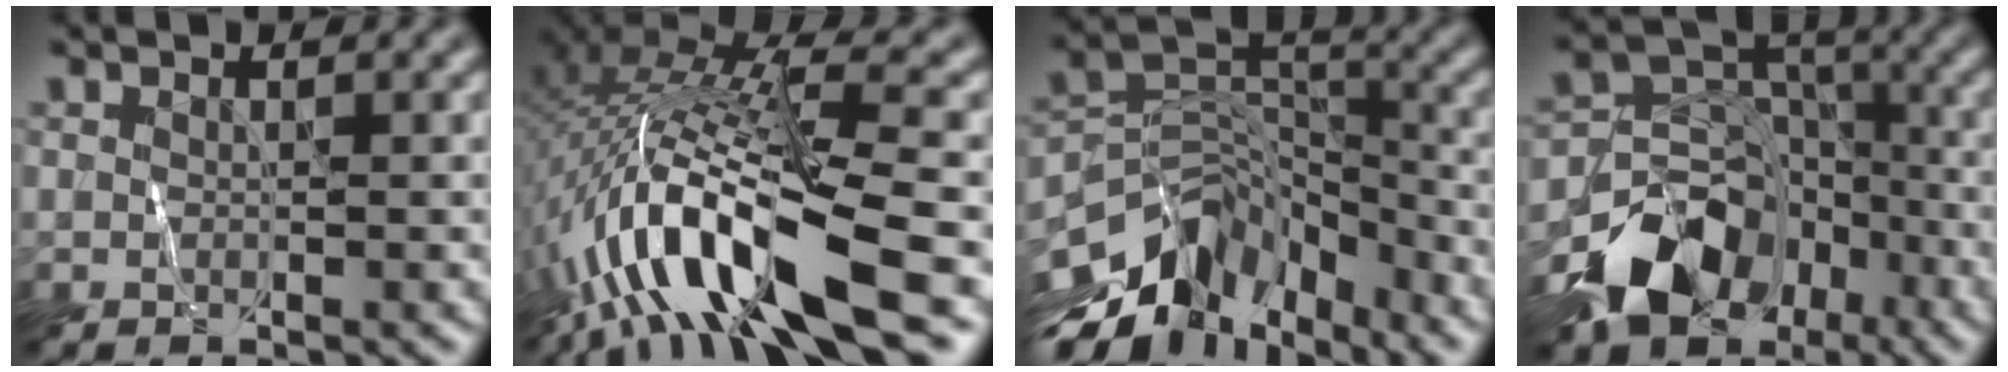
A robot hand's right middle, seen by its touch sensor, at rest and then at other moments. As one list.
[{"total": 13.4, "force": [-4.6, 4.0, 11.9], "torque": [-0.242, 0.013, -0.074]}, {"total": 9.4, "force": [-6.6, 4.9, 4.6], "torque": [-0.087, 0.011, -0.132]}, {"total": 10.0, "force": [-6.4, 6.6, 4.1], "torque": [-0.074, 0.000, -0.119]}]